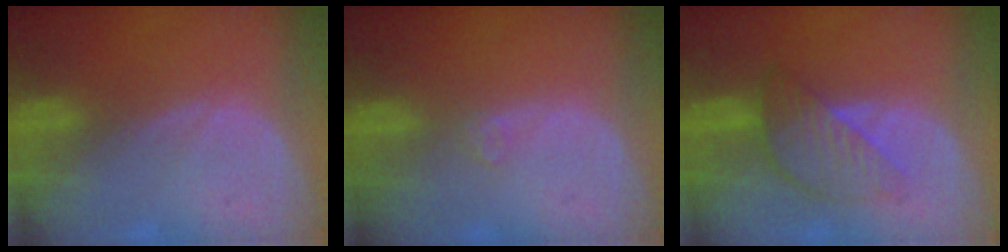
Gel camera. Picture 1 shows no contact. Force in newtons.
{"total": 0.9, "press": 0.8, "slide": 0.2}
{"total": 5.9, "press": 5.9, "slide": 0.3}